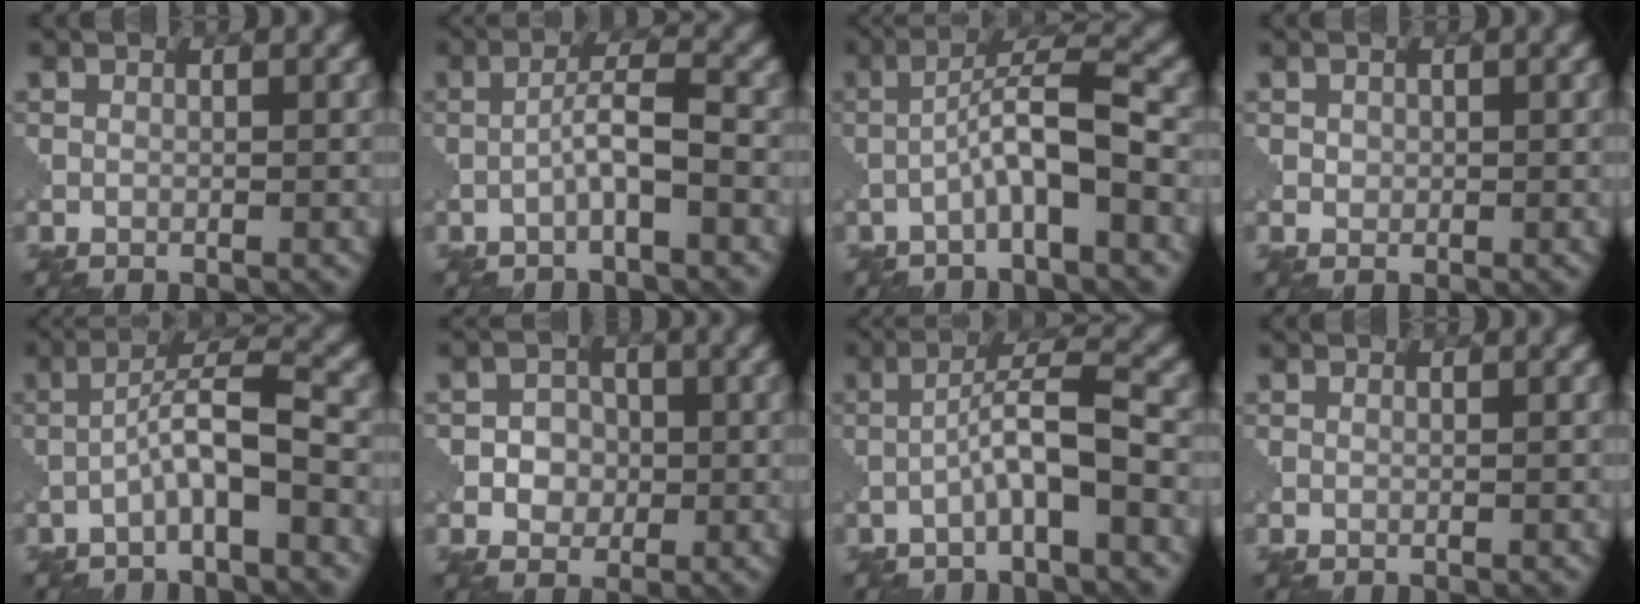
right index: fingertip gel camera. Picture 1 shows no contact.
{"total": 3.0, "force": [-1.2, 0.3, 2.7], "torque": [-0.050, 0.015, -0.028]}
{"total": 4.9, "force": [-1.8, 0.7, 4.5], "torque": [-0.080, 0.022, -0.040]}
{"total": 0.7, "force": [0.1, 0.7, 0.2], "torque": [-0.003, 0.000, 0.000]}
{"total": 4.4, "force": [-1.8, 0.6, 4.0], "torque": [-0.071, 0.020, -0.040]}
{"total": 2.7, "force": [-0.4, 2.4, 1.1], "torque": [0.000, -0.001, -0.018]}
{"total": 4.4, "force": [-1.6, 0.5, 4.1], "torque": [-0.070, 0.021, -0.038]}
{"total": 0.0}